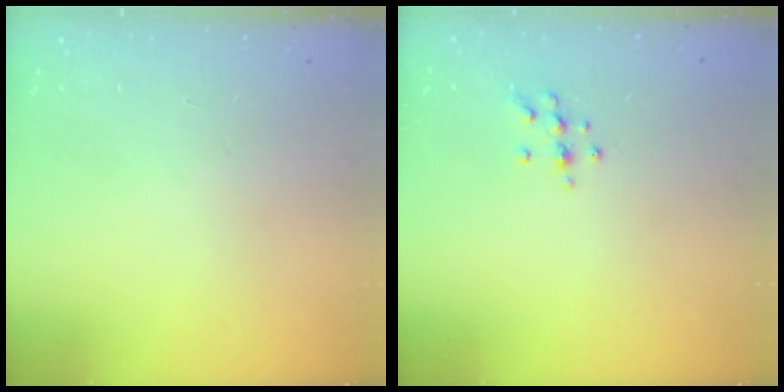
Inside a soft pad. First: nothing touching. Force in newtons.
{"total": 7.1, "press": 7.0, "slide": 1.3}